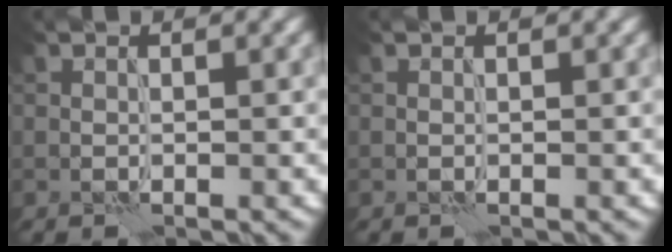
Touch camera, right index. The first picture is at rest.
{"total": 0.0}